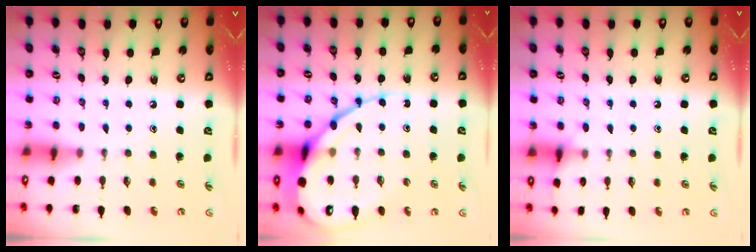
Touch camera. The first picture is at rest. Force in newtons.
{"total": 16.2, "press": 16.2, "slide": 1.3}
{"total": 4.8, "press": 4.8, "slide": 0.5}